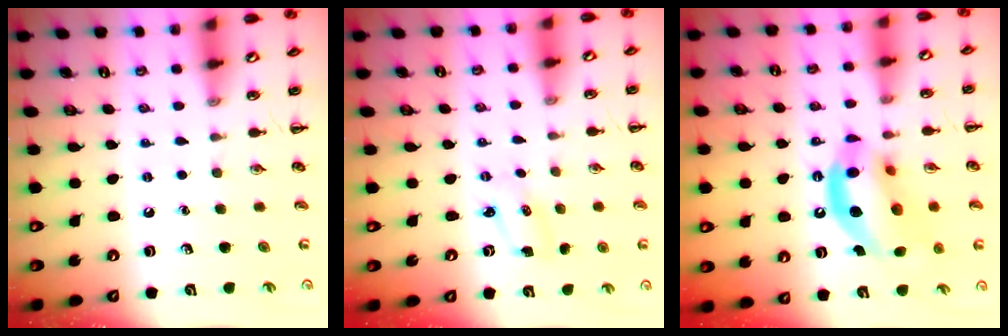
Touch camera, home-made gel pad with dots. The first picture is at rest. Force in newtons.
{"total": 2.6, "press": 2.6, "slide": 0.5}
{"total": 16.3, "press": 15.7, "slide": 4.1}